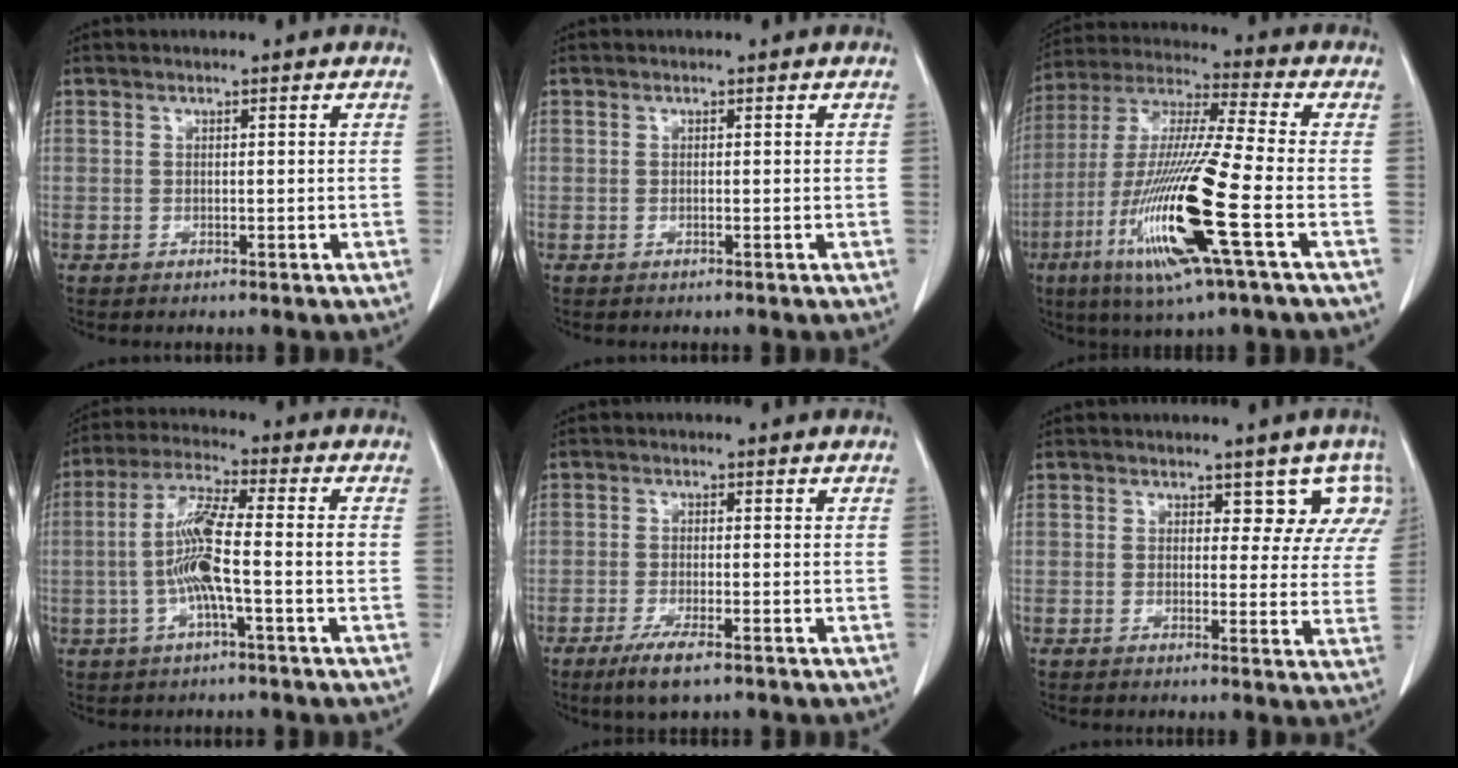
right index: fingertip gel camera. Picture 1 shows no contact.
{"total": 0.0}
{"total": 19.2, "force": [-6.7, 0.2, 18.0], "torque": [-0.388, -0.032, -0.132]}
{"total": 8.8, "force": [-1.6, 0.7, 8.7], "torque": [-0.178, 0.011, -0.037]}
{"total": 4.8, "force": [-3.0, 0.7, 3.6], "torque": [-0.072, -0.011, -0.052]}
{"total": 6.1, "force": [4.2, 3.6, 2.5], "torque": [0.000, -0.003, 0.025]}